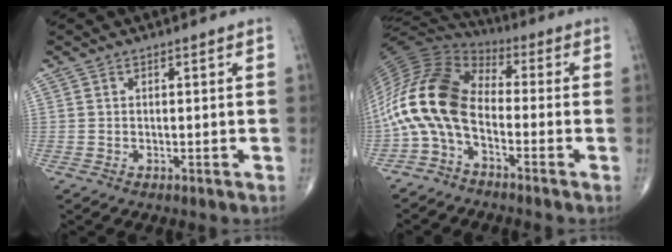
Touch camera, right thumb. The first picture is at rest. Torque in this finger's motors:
{"motor_torque": [0.54, 0.95, 1.84, -0.94, 0.27]}